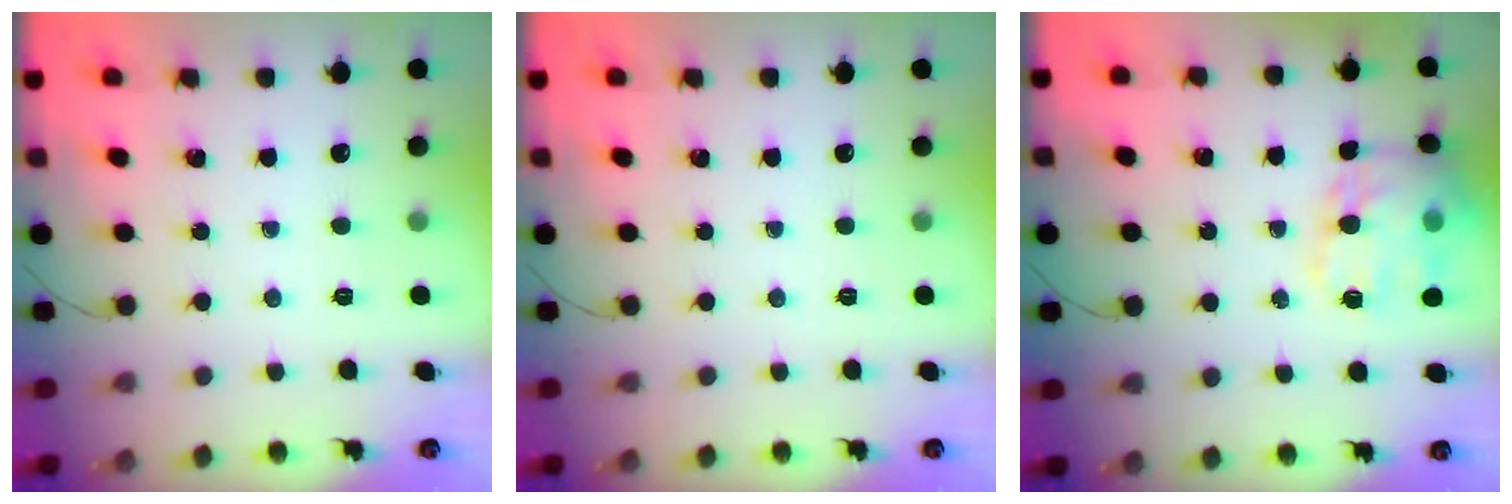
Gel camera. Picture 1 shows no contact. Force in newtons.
{"total": 0.0}
{"total": 16.8, "press": 16.6, "slide": 2.2}